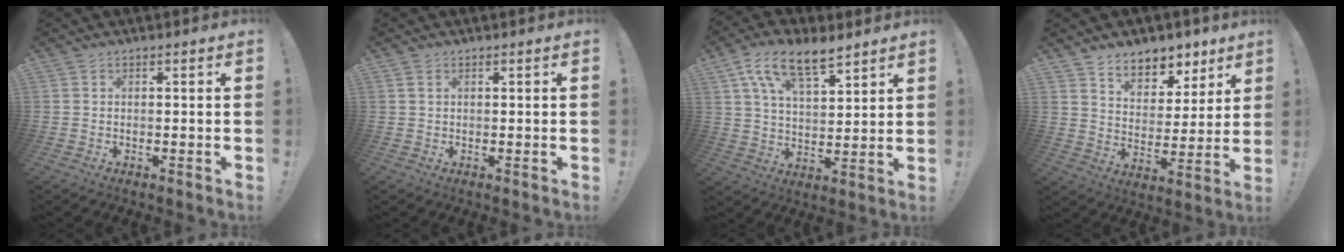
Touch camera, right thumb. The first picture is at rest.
{"total": 1.1, "force": [0.6, 0.5, 0.8], "torque": [-0.008, -0.002, 0.009]}
{"total": 13.9, "force": [8.8, 6.1, 8.9], "torque": [-0.153, -0.040, 0.161]}
{"total": 9.2, "force": [7.2, 5.2, 2.2], "torque": [-0.019, -0.066, 0.136]}